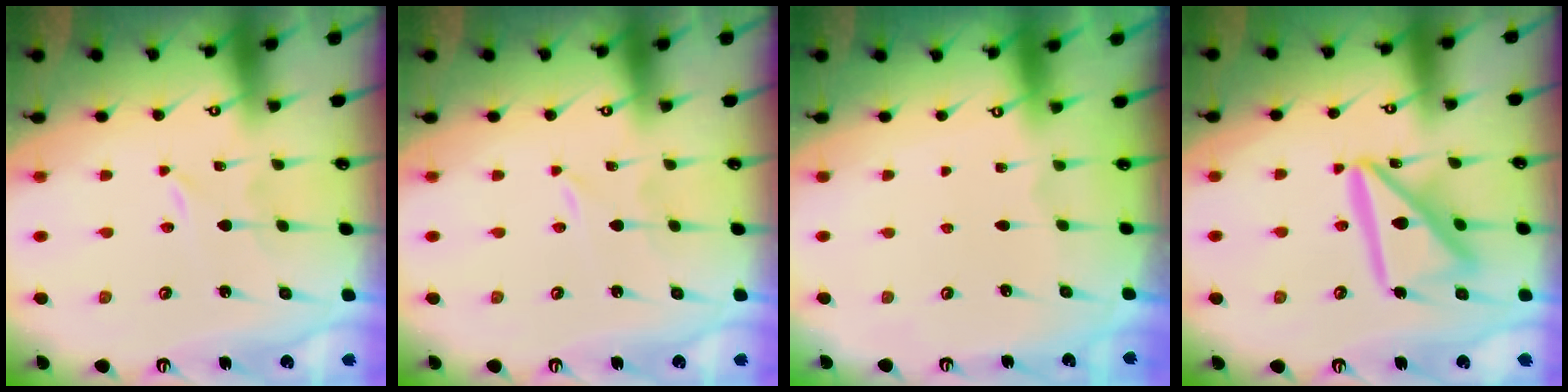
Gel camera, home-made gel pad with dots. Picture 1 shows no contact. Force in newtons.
{"total": 0.0}
{"total": 0.0}
{"total": 14.4, "press": 14.3, "slide": 1.3}